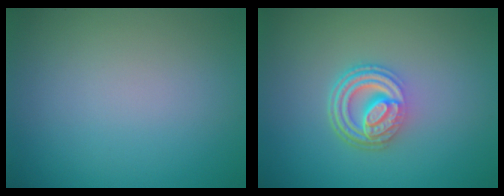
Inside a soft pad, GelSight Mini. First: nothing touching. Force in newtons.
{"total": 4.9, "press": 3.4, "slide": 3.5}